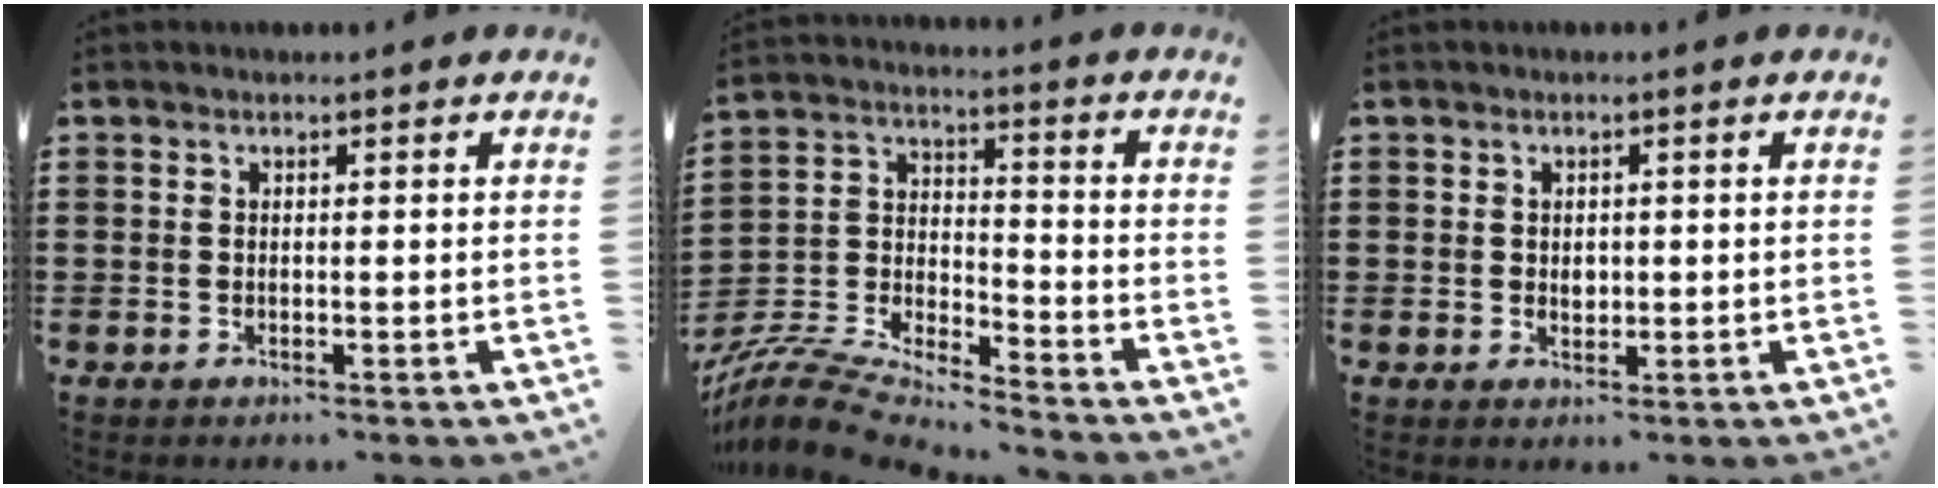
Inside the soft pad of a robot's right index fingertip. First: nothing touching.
{"total": 8.0, "force": [-7.6, 0.7, 2.2], "torque": [-0.064, -0.003, -0.157]}
{"total": 1.3, "force": [0.3, 1.1, 0.7], "torque": [-0.007, 0.004, 0.003]}